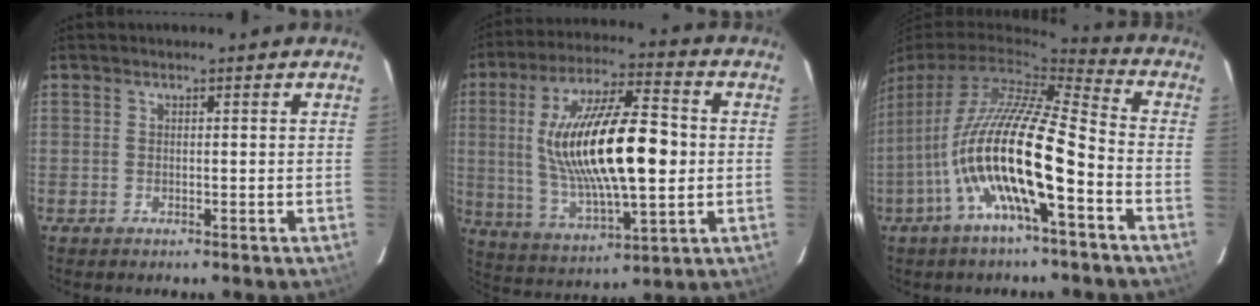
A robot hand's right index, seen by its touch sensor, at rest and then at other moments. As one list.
[{"total": 21.9, "force": [0.9, 7.0, 20.8], "torque": [-0.384, 0.007, 0.029]}, {"total": 17.3, "force": [-6.0, 3.1, 15.9], "torque": [-0.290, -0.019, -0.118]}]